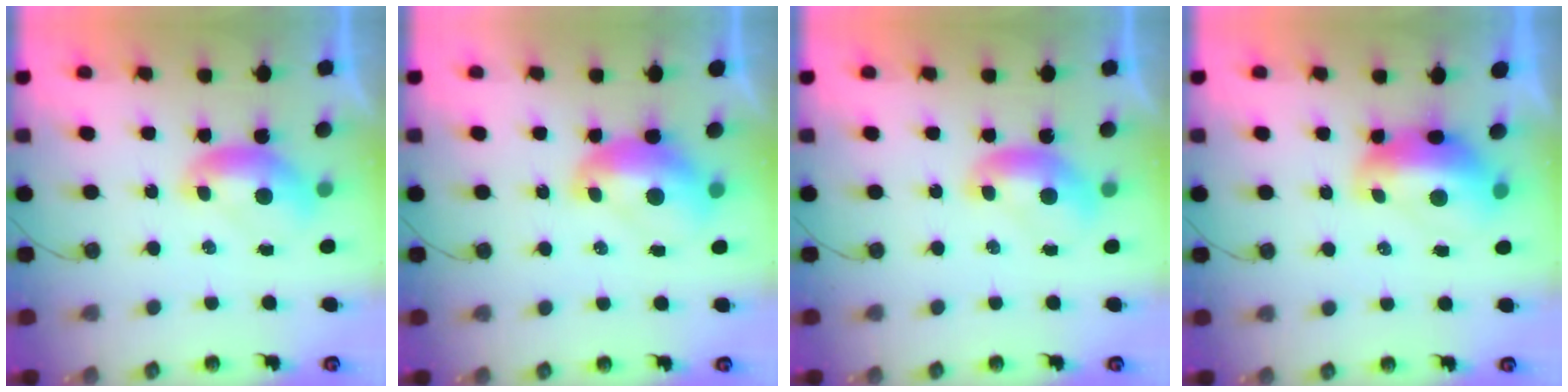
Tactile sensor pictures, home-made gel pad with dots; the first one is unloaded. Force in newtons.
{"total": 2.4, "press": 2.3, "slide": 0.7}
{"total": 0.0}
{"total": 2.9, "press": 2.8, "slide": 0.7}